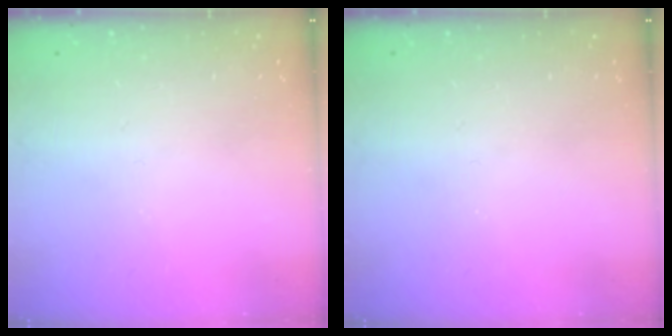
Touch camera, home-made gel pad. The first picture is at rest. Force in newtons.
{"total": 0.0}